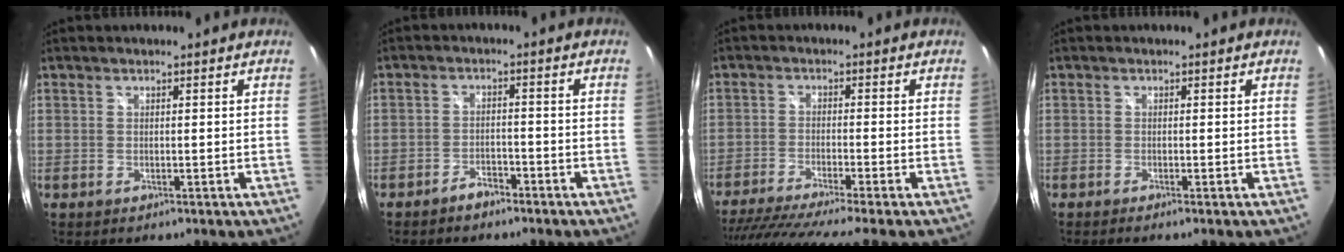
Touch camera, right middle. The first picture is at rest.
{"total": 3.2, "force": [-2.8, 1.1, 1.1], "torque": [-0.036, 0.006, -0.046]}
{"total": 12.5, "force": [-10.6, -1.4, 6.5], "torque": [-0.132, -0.039, -0.175]}
{"total": 0.9, "force": [-0.5, -0.4, 0.6], "torque": [-0.007, -0.002, -0.012]}